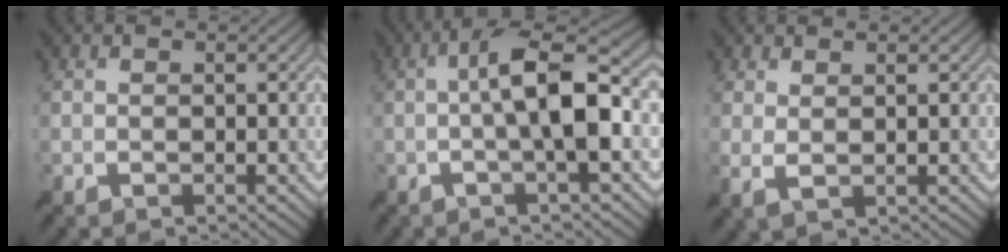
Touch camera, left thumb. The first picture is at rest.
{"total": 10.5, "force": [-0.6, 2.2, 10.3], "torque": [-0.157, 0.019, -0.023]}
{"total": 2.5, "force": [0.9, 0.5, 2.3], "torque": [-0.047, 0.004, 0.017]}